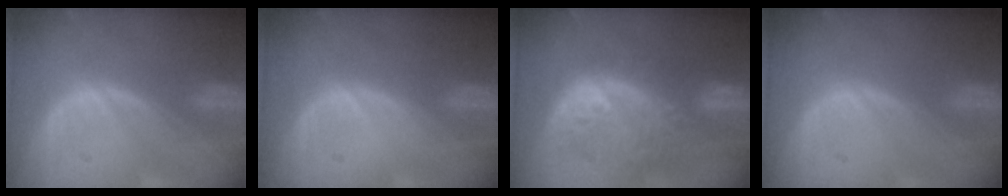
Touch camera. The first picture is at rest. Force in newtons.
{"total": 0.0}
{"total": 11.3, "press": 10.6, "slide": 3.9}
{"total": 0.0}